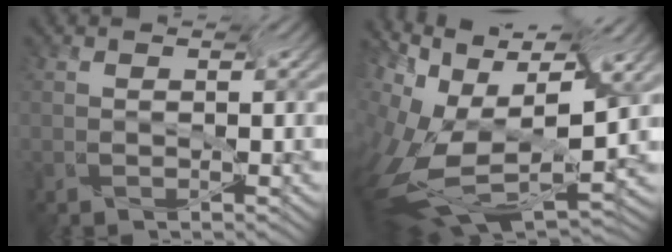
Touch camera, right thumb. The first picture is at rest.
{"total": 12.3, "force": [-2.6, 6.2, 10.4], "torque": [-0.231, -0.006, -0.028]}